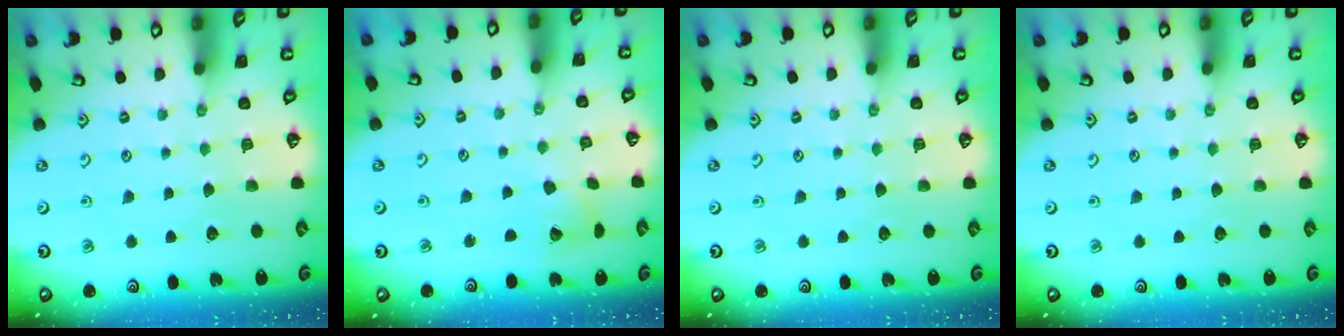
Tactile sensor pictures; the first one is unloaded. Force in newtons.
{"total": 7.1, "press": 7.0, "slide": 0.9}
{"total": 0.0}
{"total": 0.0}